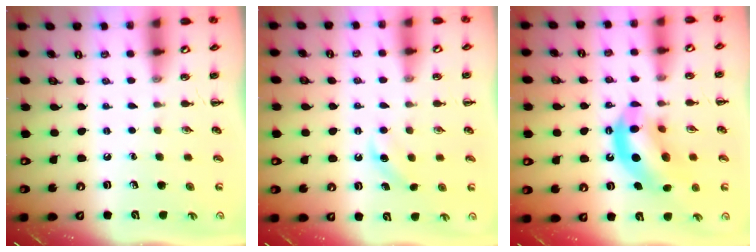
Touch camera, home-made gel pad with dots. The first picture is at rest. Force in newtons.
{"total": 3.9, "press": 3.8, "slide": 1.0}
{"total": 13.3, "press": 12.9, "slide": 3.4}